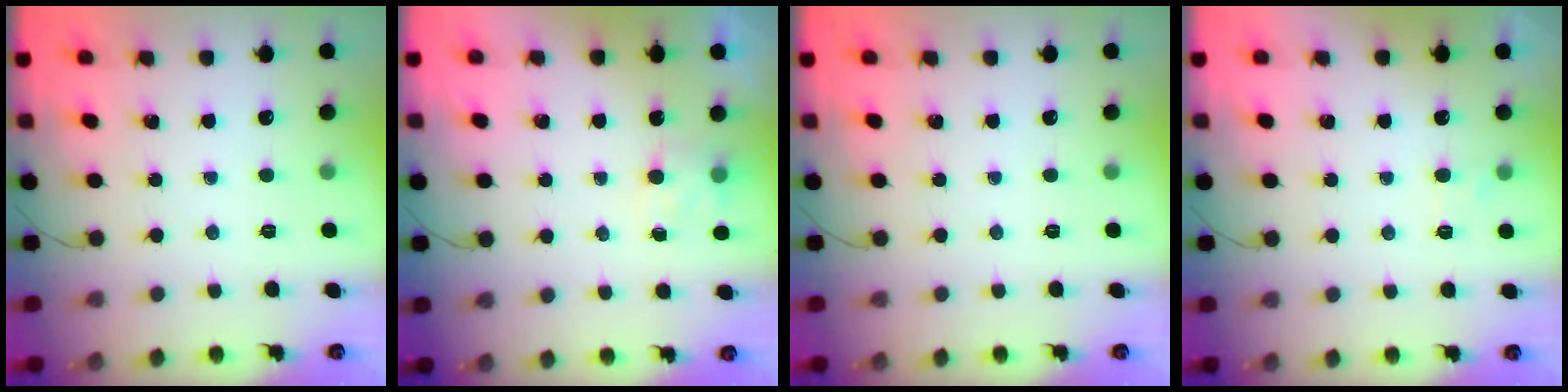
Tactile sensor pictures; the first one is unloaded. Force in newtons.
{"total": 3.7, "press": 3.6, "slide": 1.0}
{"total": 0.0}
{"total": 4.2, "press": 4.1, "slide": 1.1}